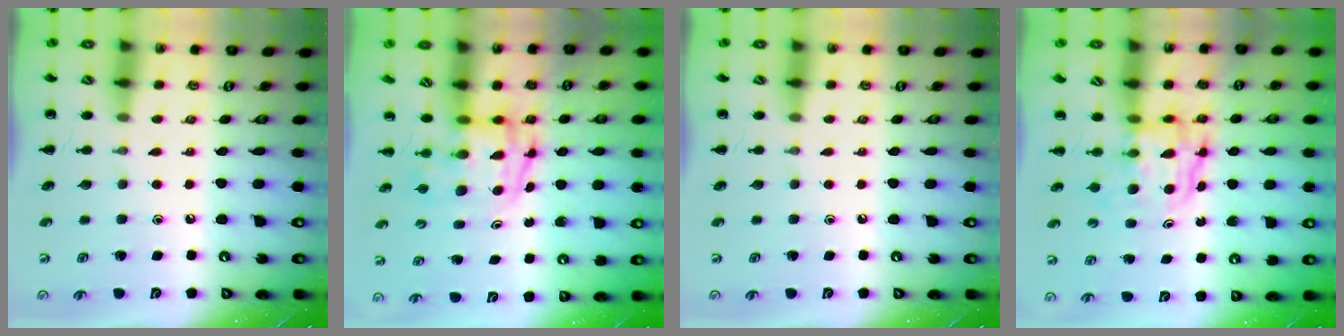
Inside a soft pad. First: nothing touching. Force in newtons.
{"total": 3.9, "press": 3.8, "slide": 0.6}
{"total": 0.0}
{"total": 4.0, "press": 4.0, "slide": 0.3}